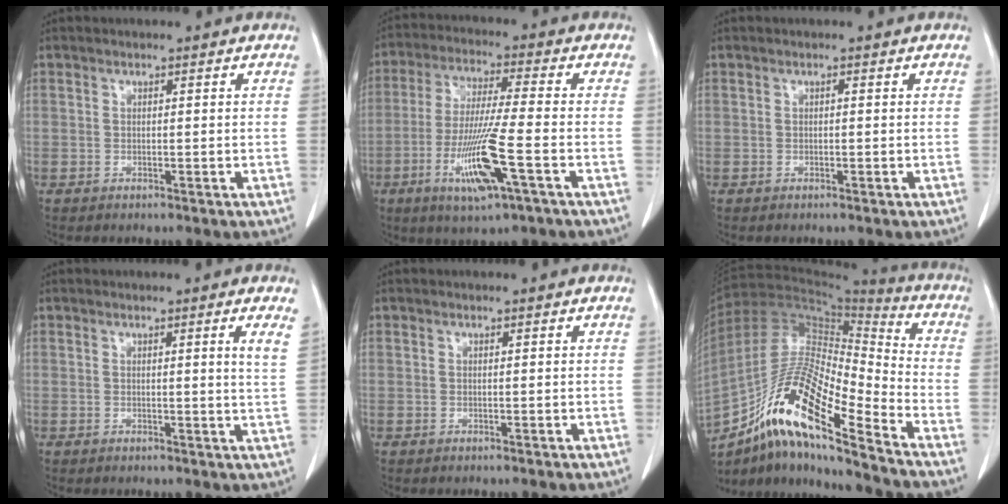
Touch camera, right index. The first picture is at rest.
{"total": 11.9, "force": [-4.4, 0.1, 11.0], "torque": [-0.220, -0.020, -0.081]}
{"total": 0.0}
{"total": 2.4, "force": [1.3, -0.6, 1.9], "torque": [-0.029, -0.011, 0.013]}
{"total": 0.0}
{"total": 19.2, "force": [-12.3, 2.6, 14.5], "torque": [-0.282, -0.003, -0.220]}